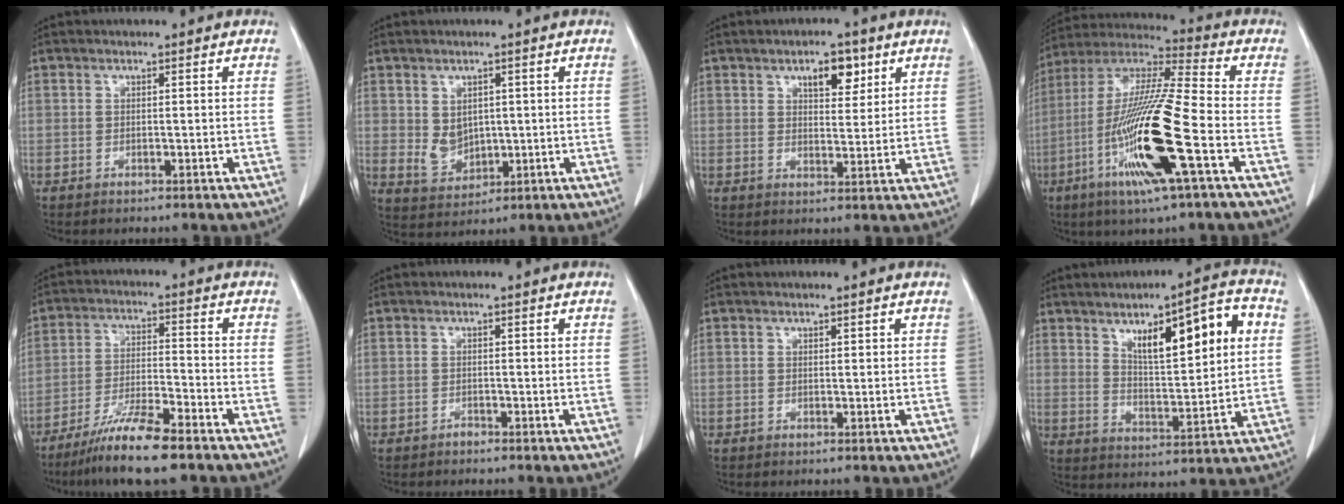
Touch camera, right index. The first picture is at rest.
{"total": 4.6, "force": [0.6, 3.6, 2.8], "torque": [-0.052, 0.000, 0.030]}
{"total": 5.4, "force": [3.0, 2.4, 3.8], "torque": [-0.057, 0.002, 0.046]}
{"total": 18.7, "force": [-6.1, 0.5, 17.6], "torque": [-0.363, -0.020, -0.120]}
{"total": 9.5, "force": [-7.2, 0.5, 6.2], "torque": [-0.116, -0.025, -0.132]}
{"total": 0.6, "force": [-0.5, 0.3, 0.0], "torque": [0.001, 0.000, -0.011]}
{"total": 0.6, "force": [0.4, 0.3, 0.4], "torque": [-0.001, 0.000, 0.004]}
{"total": 14.1, "force": [5.2, 3.0, 12.7], "torque": [-0.192, 0.017, 0.085]}